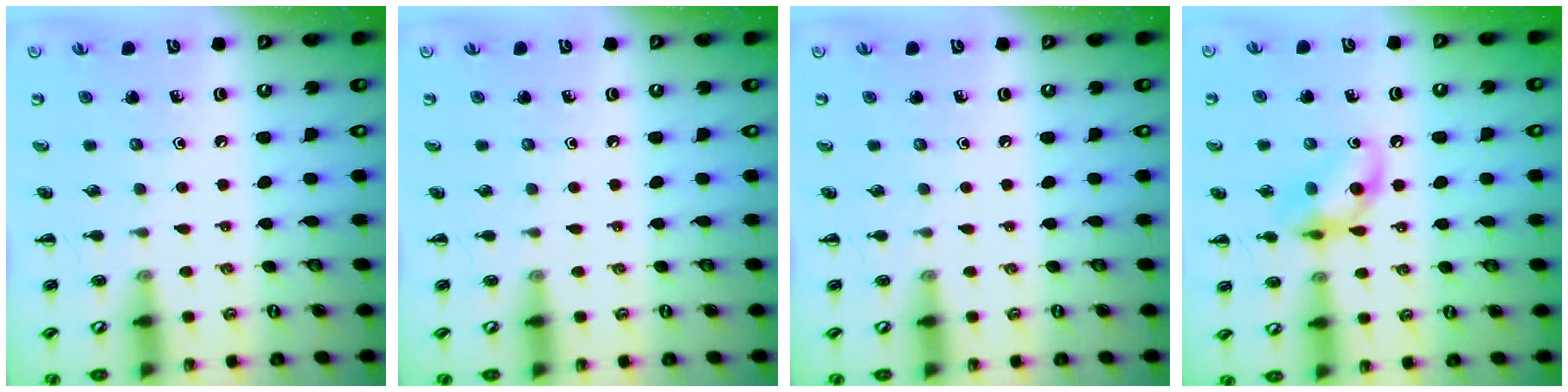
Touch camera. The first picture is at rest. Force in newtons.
{"total": 0.0}
{"total": 0.0}
{"total": 12.5, "press": 12.3, "slide": 2.1}